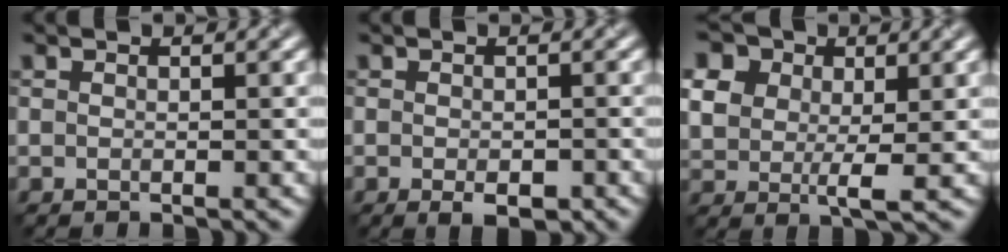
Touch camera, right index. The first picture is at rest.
{"total": 1.7, "force": [-1.1, 0.2, 1.2], "torque": [-0.025, 0.000, -0.004]}
{"total": 6.0, "force": [2.4, 4.2, 3.6], "torque": [-0.098, 0.010, 0.054]}